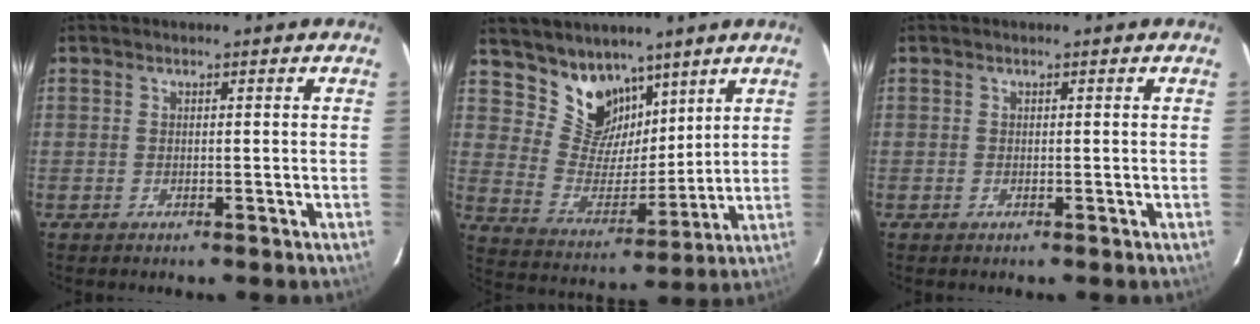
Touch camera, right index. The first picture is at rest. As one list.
[{"total": 11.3, "force": [8.2, 7.0, 3.4], "torque": [-0.063, 0.001, 0.161]}, {"total": 0.0}]